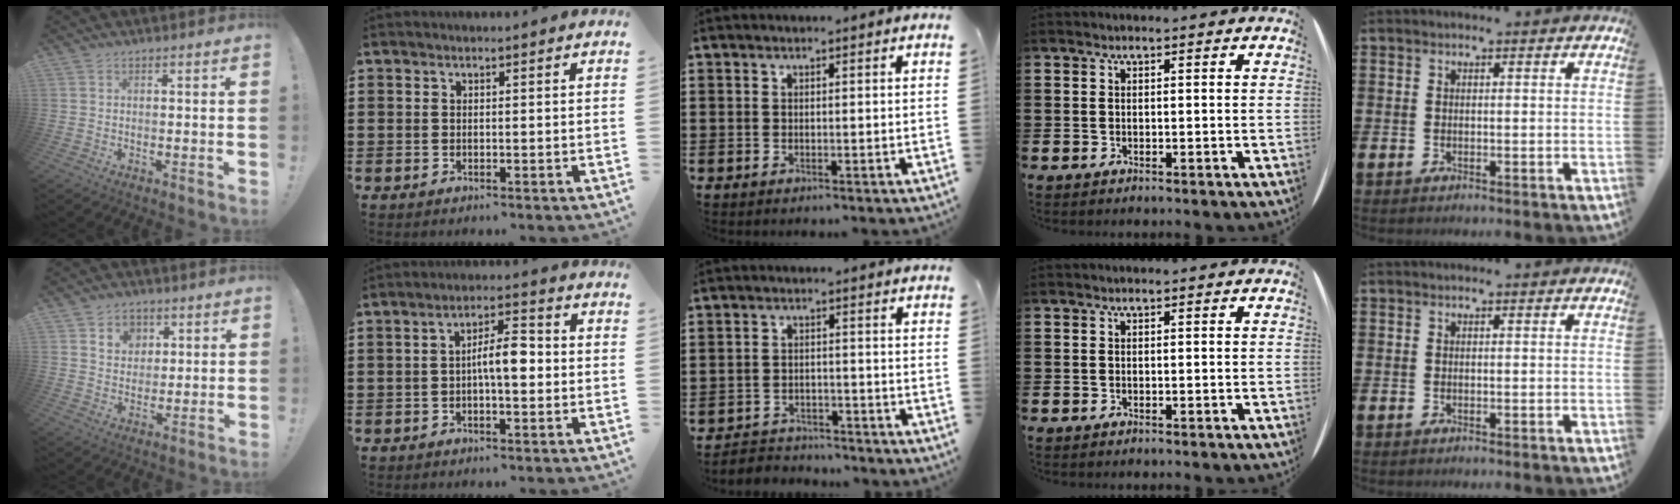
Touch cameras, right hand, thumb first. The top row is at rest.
{"thumb": {"total": 7.3, "force": [3.4, 6.1, 2.1], "torque": [-0.022, -0.018, 0.064]}, "index": {"total": 6.8, "force": [-0.5, 1.9, 6.5], "torque": [-0.125, 0.009, -0.015]}, "middle": {"total": 3.1, "force": [-3.0, 0.7, -0.3], "torque": [-0.005, -0.001, -0.066]}}